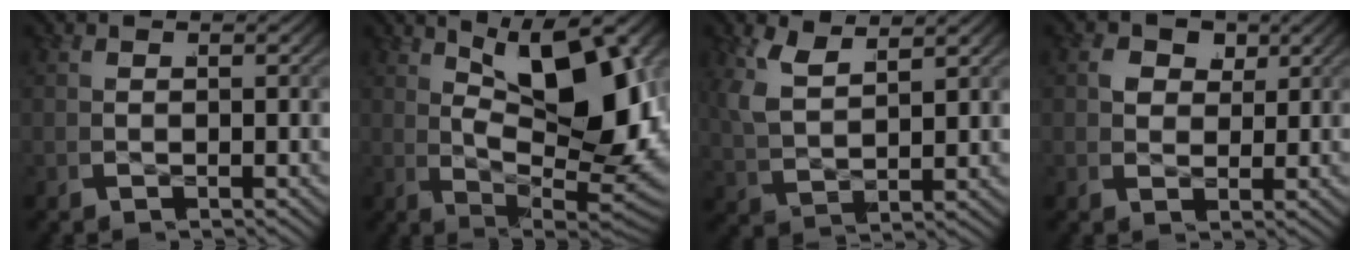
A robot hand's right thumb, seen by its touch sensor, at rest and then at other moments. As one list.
[{"total": 14.2, "force": [1.5, 5.9, 12.9], "torque": [-0.196, -0.026, 0.050]}, {"total": 4.2, "force": [2.3, 2.2, 2.7], "torque": [-0.077, -0.012, 0.061]}, {"total": 3.5, "force": [1.4, 2.6, 1.8], "torque": [-0.030, -0.009, 0.029]}]